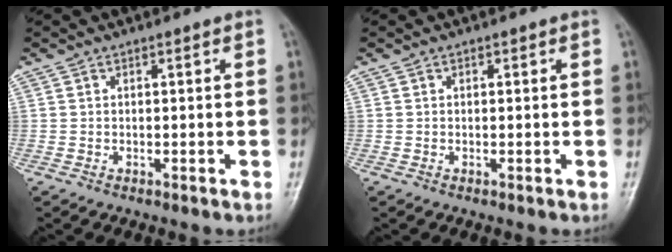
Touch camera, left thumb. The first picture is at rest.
{"total": 0.0}